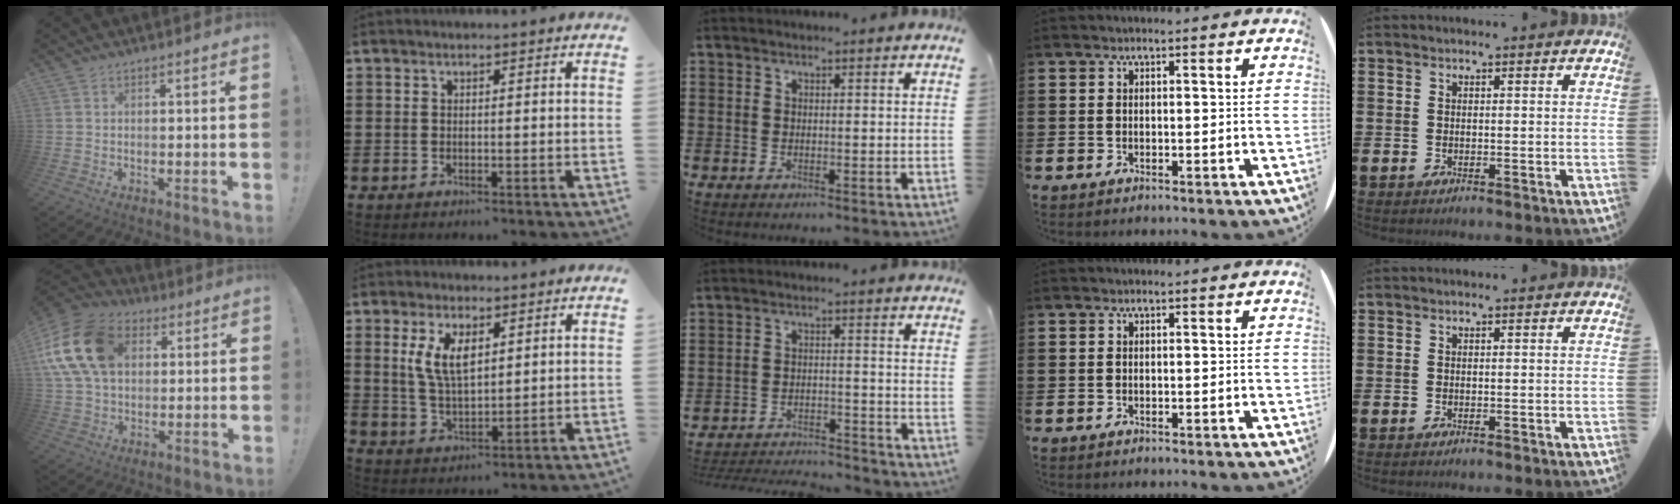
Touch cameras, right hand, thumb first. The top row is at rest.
{"thumb": {"total": 19.4, "force": [5.5, 14.1, 12.2], "torque": [-0.230, -0.001, 0.108]}, "index": {"total": 6.4, "force": [2.4, 2.7, 5.3], "torque": [-0.111, 0.005, 0.042]}, "middle": {"total": 3.9, "force": [-3.8, 0.4, 0.4], "torque": [-0.019, 0.001, -0.083]}}